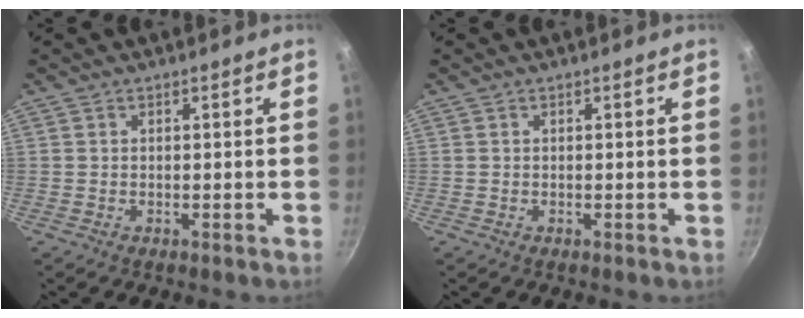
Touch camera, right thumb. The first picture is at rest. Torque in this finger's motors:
{"motor_torque": [0.00, 0.00, -0.09, -0.09, 0.06]}